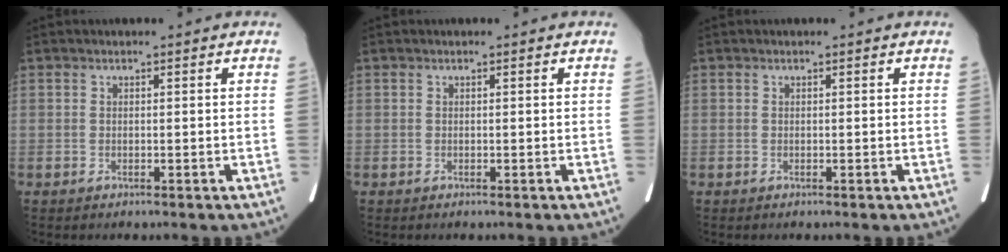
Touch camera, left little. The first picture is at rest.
{"total": 0.0}
{"total": 0.0}